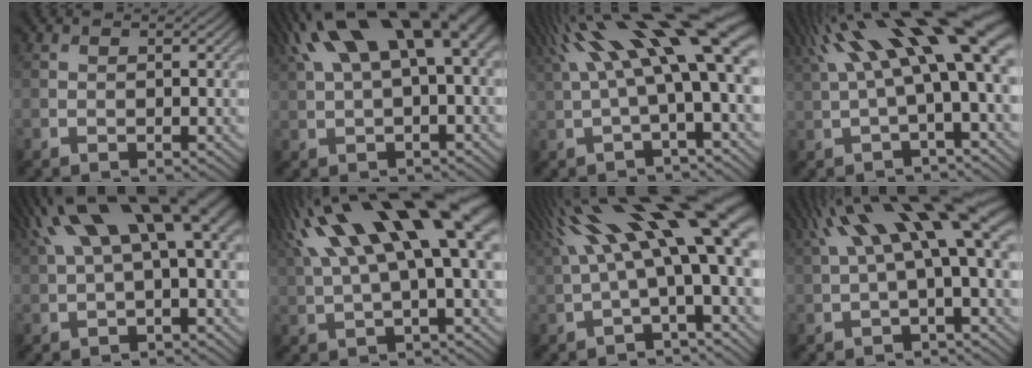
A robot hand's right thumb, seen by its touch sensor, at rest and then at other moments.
{"total": 14.4, "force": [5.4, 6.0, 11.9], "torque": [-0.237, 0.021, 0.101]}
{"total": 15.6, "force": [4.8, 4.1, 14.3], "torque": [-0.258, 0.022, 0.097]}
{"total": 16.2, "force": [5.3, 4.5, 14.6], "torque": [-0.264, 0.024, 0.108]}
{"total": 13.1, "force": [4.5, 4.9, 11.3], "torque": [-0.217, 0.021, 0.087]}
{"total": 17.9, "force": [6.8, 5.5, 15.6], "torque": [-0.304, 0.044, 0.125]}
{"total": 18.2, "force": [5.1, 5.2, 16.7], "torque": [-0.290, 0.028, 0.103]}
{"total": 14.4, "force": [4.8, 3.8, 13.0], "torque": [-0.243, 0.020, 0.098]}